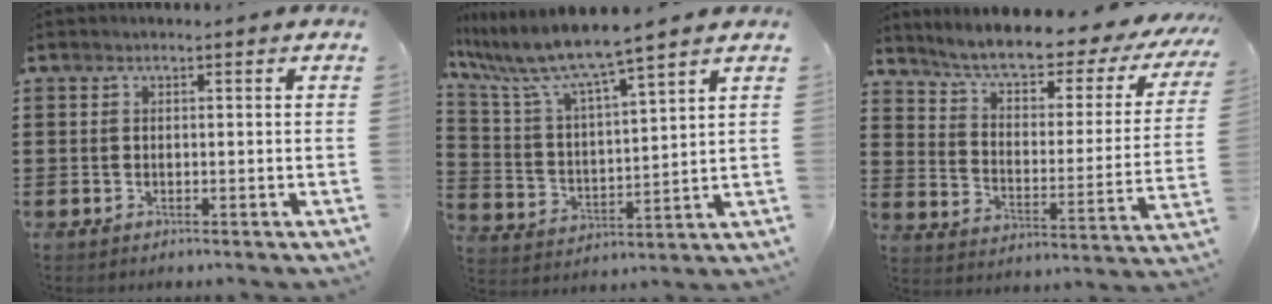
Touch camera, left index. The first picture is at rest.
{"total": 7.6, "force": [6.6, -0.3, 3.8], "torque": [-0.104, -0.040, 0.106]}
{"total": 6.0, "force": [5.1, 0.7, 3.0], "torque": [-0.074, -0.040, 0.078]}